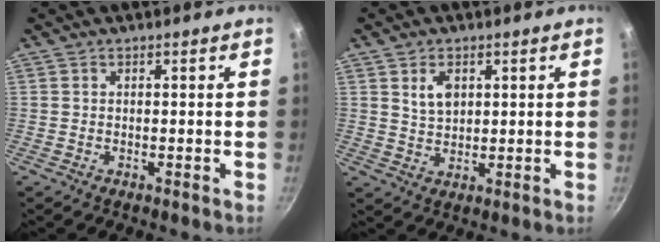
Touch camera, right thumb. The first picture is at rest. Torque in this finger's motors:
{"motor_torque": [-0.46, 0.64, -0.14, 0.15, -0.03]}